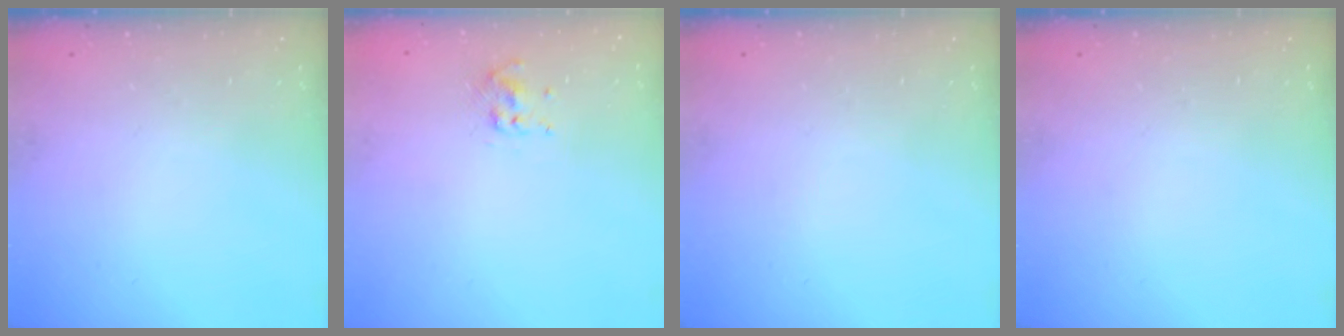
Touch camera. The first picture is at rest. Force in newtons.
{"total": 3.4, "press": 3.3, "slide": 1.0}
{"total": 0.0}
{"total": 0.0}